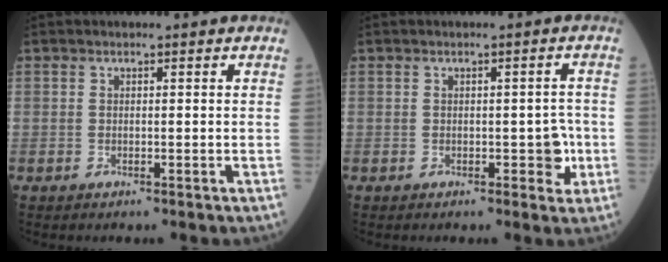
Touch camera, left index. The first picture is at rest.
{"total": 3.0, "force": [-0.7, 1.5, 2.4], "torque": [-0.025, 0.007, -0.002]}